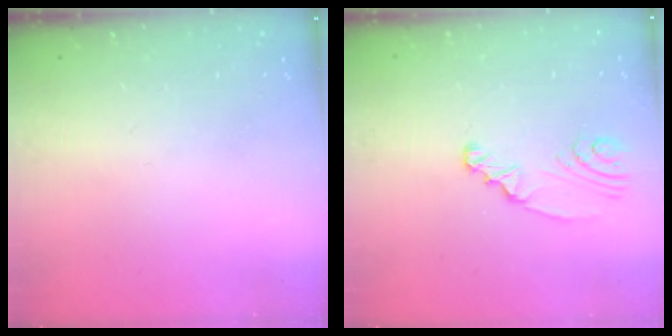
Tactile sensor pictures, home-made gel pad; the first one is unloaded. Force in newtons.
{"total": 3.1, "press": 3.1, "slide": 0.3}